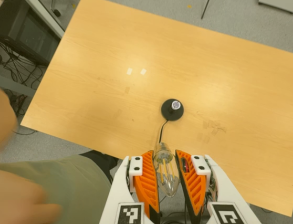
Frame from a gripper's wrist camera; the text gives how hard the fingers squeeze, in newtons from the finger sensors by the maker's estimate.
{"total": 19.0, "left": 19.8, "right": 18.3}